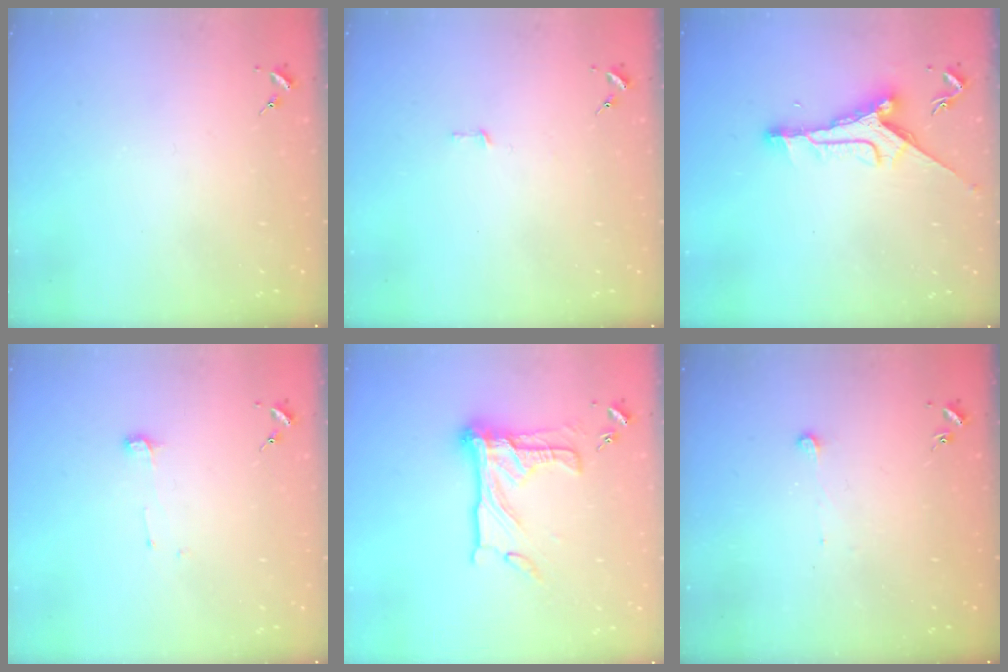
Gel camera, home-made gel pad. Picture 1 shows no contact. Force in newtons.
{"total": 2.6, "press": 2.6, "slide": 0.2}
{"total": 9.8, "press": 9.8, "slide": 0.1}
{"total": 4.0, "press": 4.0, "slide": 0.5}
{"total": 19.0, "press": 18.9, "slide": 1.4}
{"total": 3.6, "press": 3.6, "slide": 0.3}